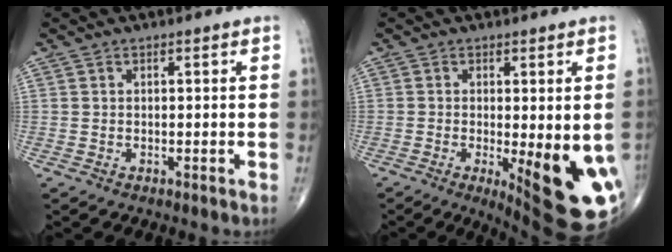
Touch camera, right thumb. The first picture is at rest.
{"total": 17.2, "force": [-4.9, 5.7, 15.5], "torque": [-0.146, -0.021, -0.046]}